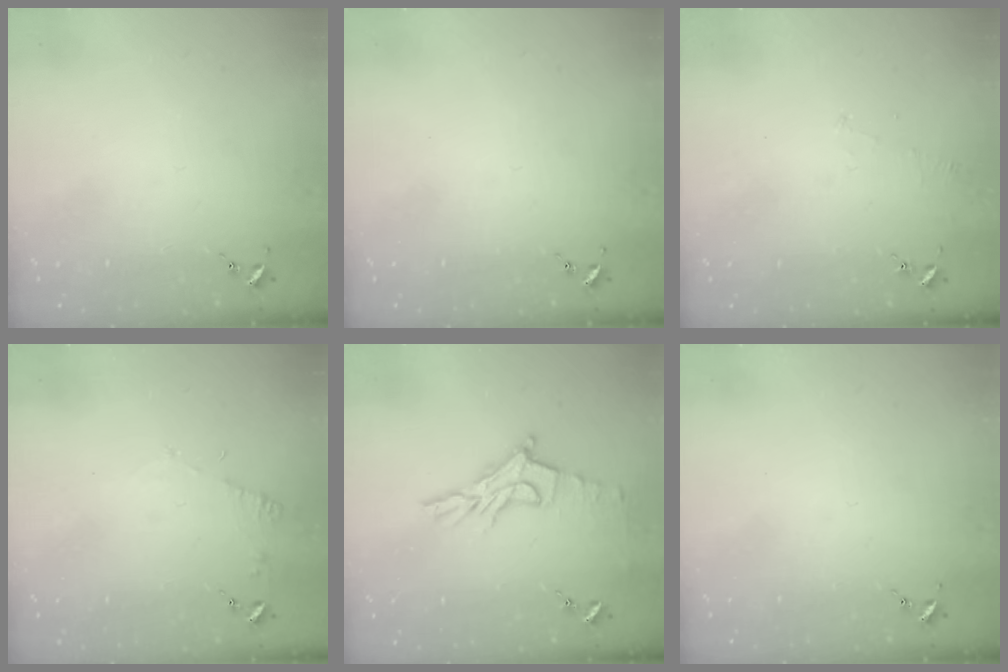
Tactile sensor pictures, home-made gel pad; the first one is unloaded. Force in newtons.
{"total": 0.0}
{"total": 4.5, "press": 4.5, "slide": 0.5}
{"total": 5.6, "press": 5.6, "slide": 0.7}
{"total": 13.3, "press": 13.3, "slide": 1.0}
{"total": 0.0}